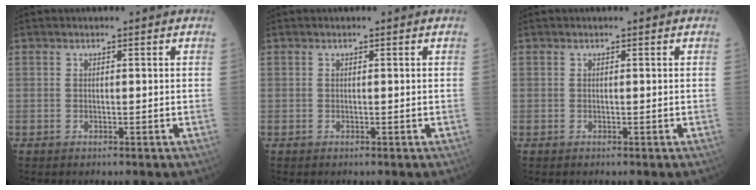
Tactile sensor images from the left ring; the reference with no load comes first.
{"total": 0.0}
{"total": 0.0}